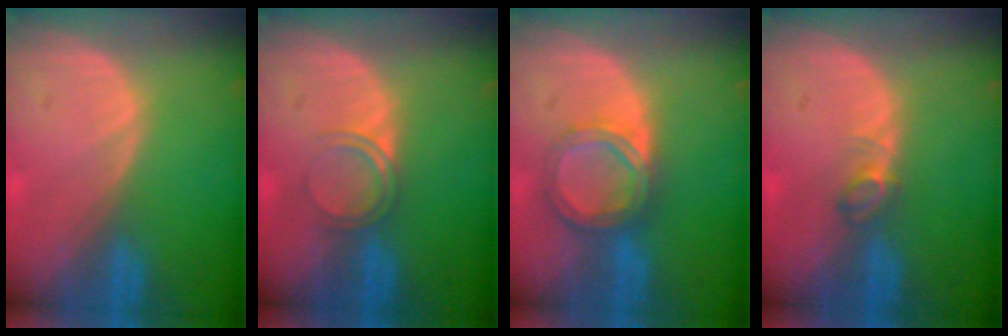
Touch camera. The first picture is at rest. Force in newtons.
{"total": 2.8, "press": 2.8, "slide": 0.2}
{"total": 5.8, "press": 5.3, "slide": 2.4}
{"total": 2.1, "press": 2.1, "slide": 0.4}